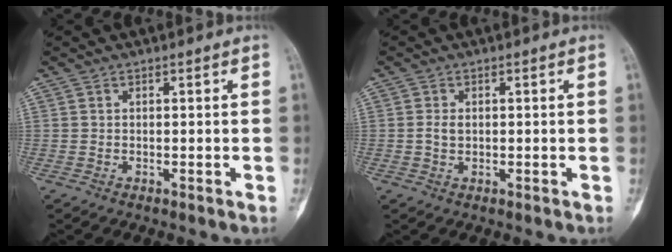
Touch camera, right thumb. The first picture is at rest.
{"total": 2.5, "force": [-0.2, 1.9, 1.6], "torque": [-0.027, 0.007, -0.005]}